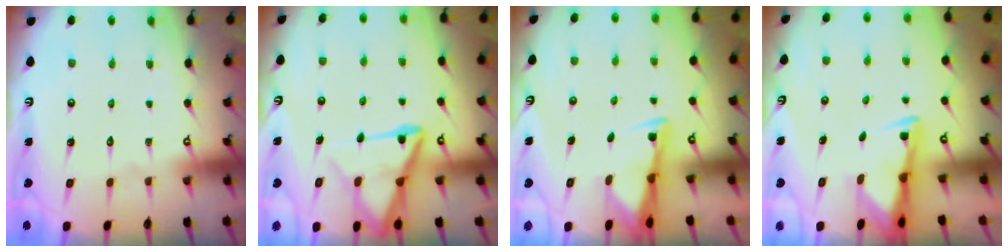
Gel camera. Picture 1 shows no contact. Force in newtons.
{"total": 11.9, "press": 11.8, "slide": 1.4}
{"total": 3.1, "press": 3.1, "slide": 0.4}
{"total": 2.8, "press": 2.8, "slide": 0.5}